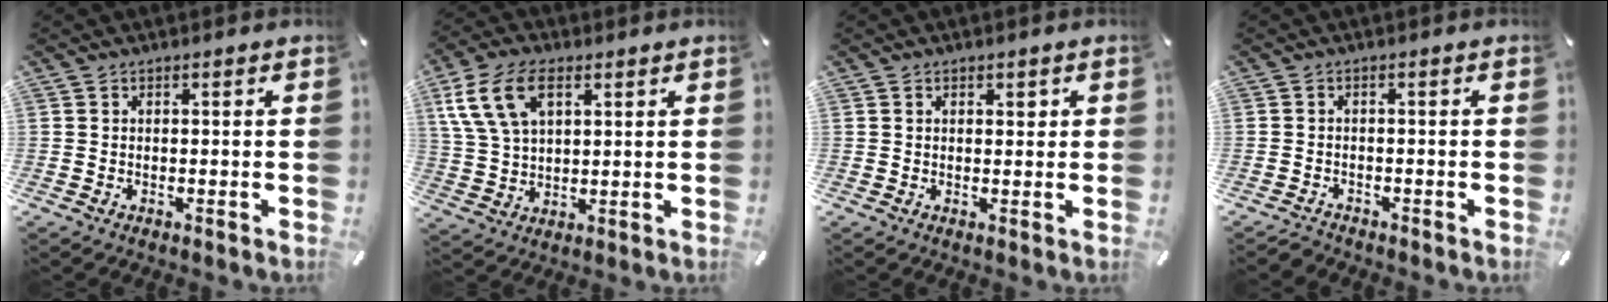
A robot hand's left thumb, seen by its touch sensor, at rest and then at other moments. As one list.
[{"total": 11.1, "force": [4.7, 6.8, 7.4], "torque": [-0.182, 0.006, 0.088]}, {"total": 1.4, "force": [0.4, 1.0, 0.8], "torque": [-0.009, 0.003, 0.004]}, {"total": 1.7, "force": [-1.7, 0.4, 0.1], "torque": [-0.004, 0.008, -0.036]}]